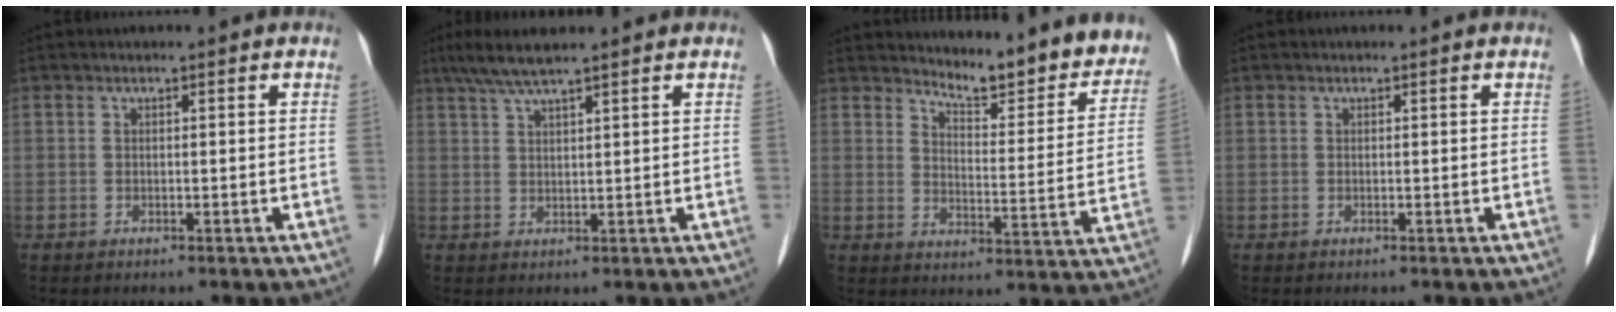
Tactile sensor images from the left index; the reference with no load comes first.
{"total": 5.5, "force": [4.2, -0.1, 3.4], "torque": [-0.071, 0.026, 0.081]}
{"total": 14.7, "force": [13.7, 3.2, 4.3], "torque": [-0.039, -0.043, 0.161]}
{"total": 0.0}